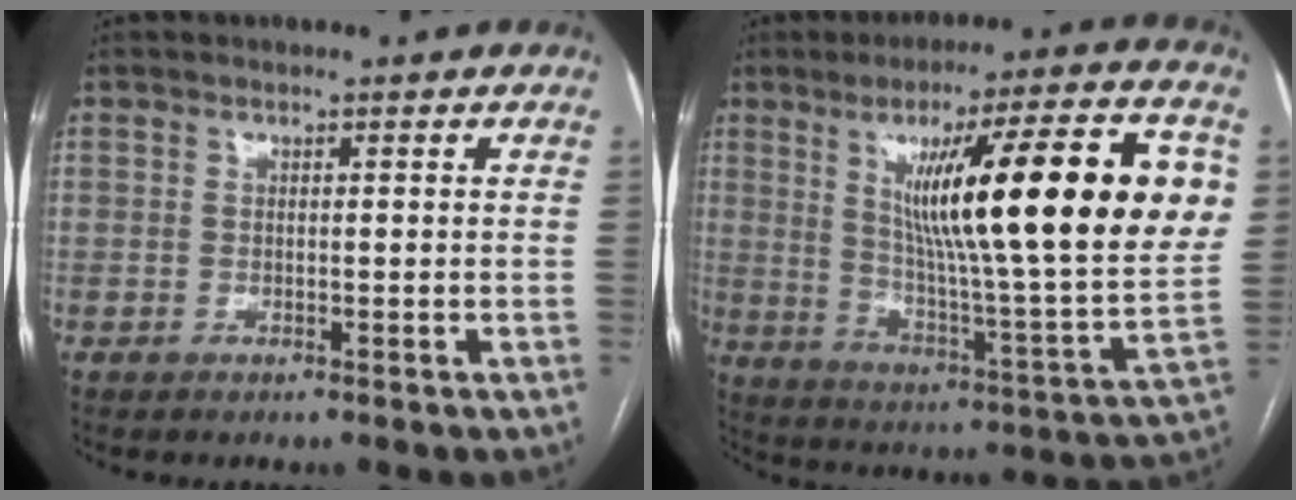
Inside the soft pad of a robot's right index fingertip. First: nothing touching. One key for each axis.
{"total": 26.5, "fx": 7.2, "fy": 2.1, "fz": 25.4, "tx": -0.368, "ty": 0.006, "tz": 0.104}